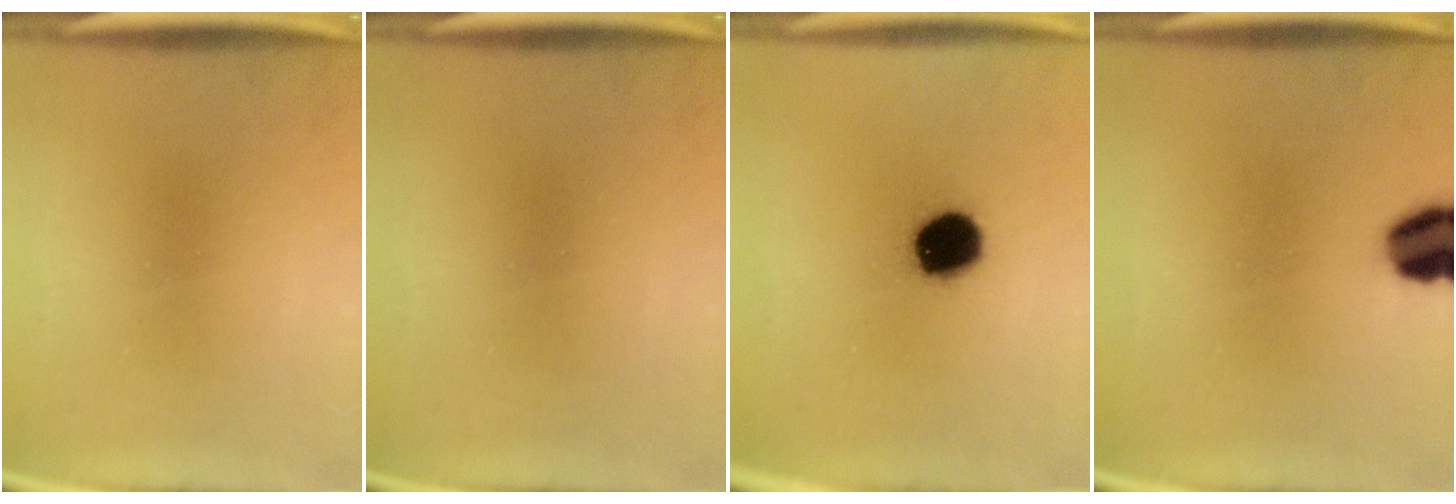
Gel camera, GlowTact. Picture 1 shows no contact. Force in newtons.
{"total": 0.0}
{"total": 11.3}
{"total": 8.4}